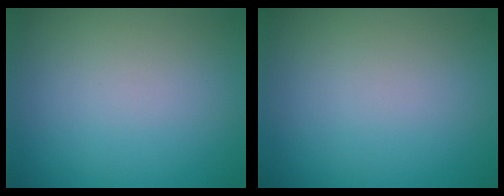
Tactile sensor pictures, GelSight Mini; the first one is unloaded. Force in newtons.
{"total": 0.0}